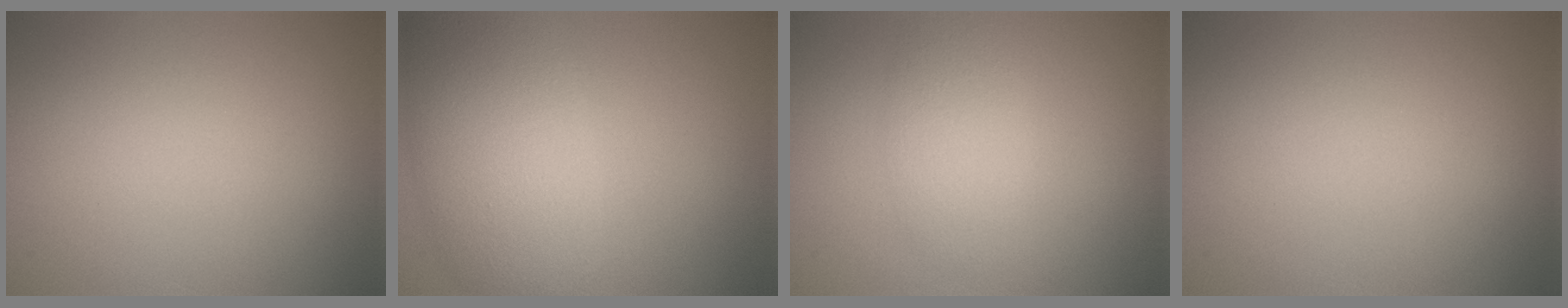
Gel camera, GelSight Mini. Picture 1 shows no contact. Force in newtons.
{"total": 7.5, "press": 7.5, "slide": 0.1}
{"total": 3.0, "press": 3.0, "slide": 0.0}
{"total": 0.0}